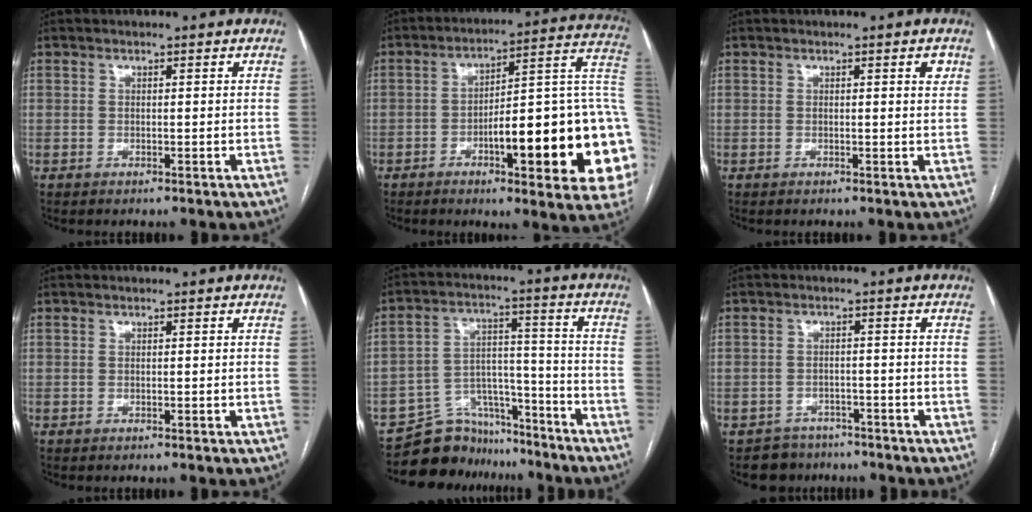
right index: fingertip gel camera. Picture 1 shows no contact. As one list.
[{"total": 24.2, "force": [-5.1, 4.3, 23.2], "torque": [-0.221, 0.023, -0.062]}, {"total": 1.9, "force": [0.9, 0.0, 1.6], "torque": [-0.022, -0.003, 0.011]}, {"total": 0.0}, {"total": 11.2, "force": [-10.0, 5.1, 0.4], "torque": [0.002, 0.057, -0.160]}, {"total": 4.4, "force": [-3.4, 2.8, -0.8], "torque": [0.015, 0.010, -0.051]}]